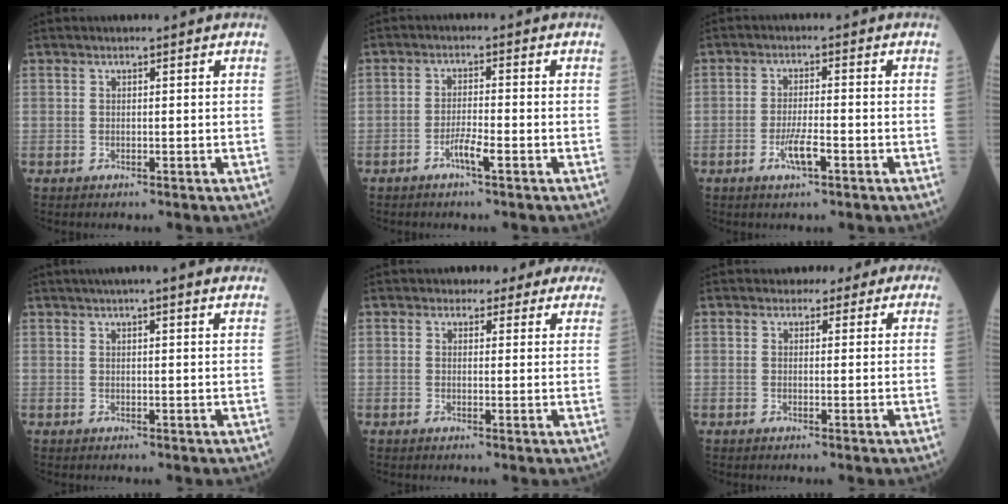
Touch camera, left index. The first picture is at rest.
{"total": 3.0, "force": [-1.8, 0.1, 2.5], "torque": [-0.050, -0.002, -0.034]}
{"total": 4.0, "force": [-1.9, 0.6, 3.5], "torque": [-0.071, -0.003, -0.036]}
{"total": 9.9, "force": [8.3, 0.7, 5.3], "torque": [-0.069, 0.027, 0.094]}
{"total": 7.0, "force": [6.2, 3.1, 0.9], "torque": [0.019, 0.002, 0.050]}
{"total": 4.6, "force": [3.8, 2.6, 0.7], "torque": [0.007, 0.007, 0.030]}